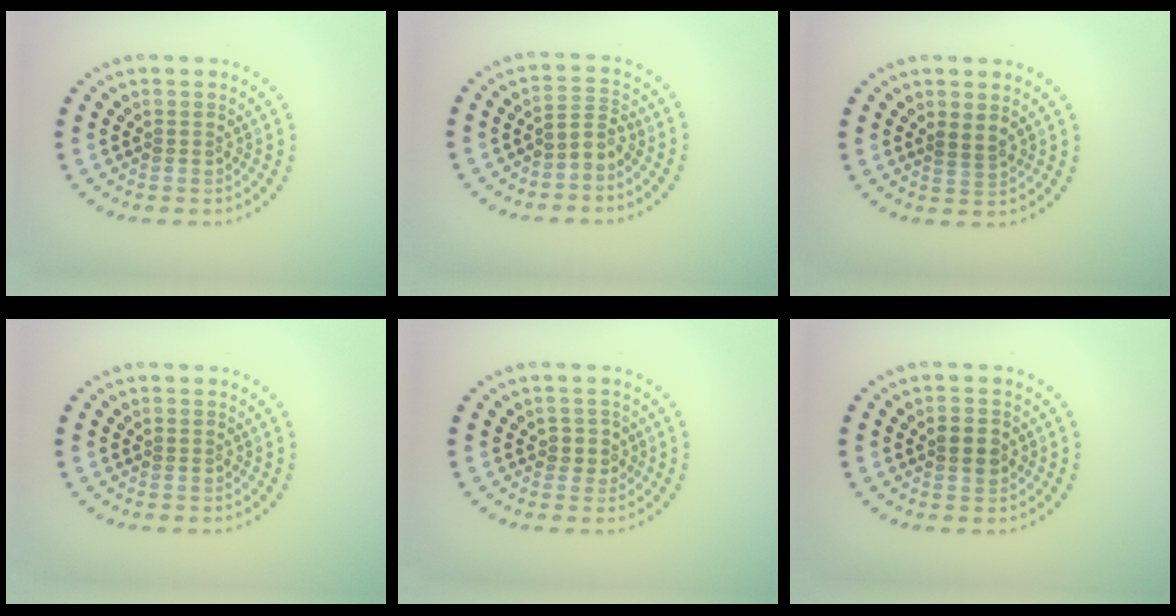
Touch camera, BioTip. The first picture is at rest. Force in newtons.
{"total": 2.1, "press": 1.4, "slide": 1.6}
{"total": 1.3, "press": 1.1, "slide": 0.6}
{"total": 0.0}
{"total": 1.5, "press": 1.3, "slide": 0.7}
{"total": 1.7, "press": 1.7, "slide": 0.1}